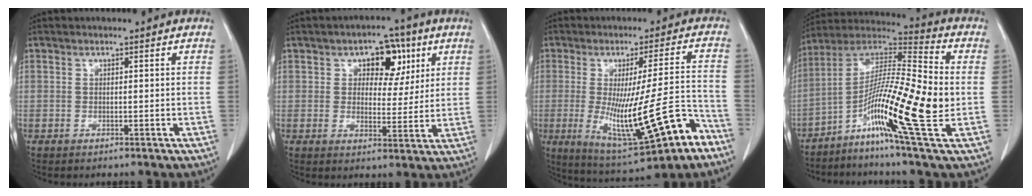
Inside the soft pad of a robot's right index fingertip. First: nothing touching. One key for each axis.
{"total": 7.6, "fx": 3.2, "fy": 4.5, "fz": 5.1, "tx": -0.062, "ty": 0.018, "tz": 0.046}
{"total": 17.3, "fx": -6.6, "fy": 1.9, "fz": 15.8, "tx": -0.251, "ty": -0.020, "tz": -0.084}
{"total": 18.4, "fx": -4.4, "fy": 0.3, "fz": 17.8, "tx": -0.333, "ty": -0.004, "tz": -0.091}